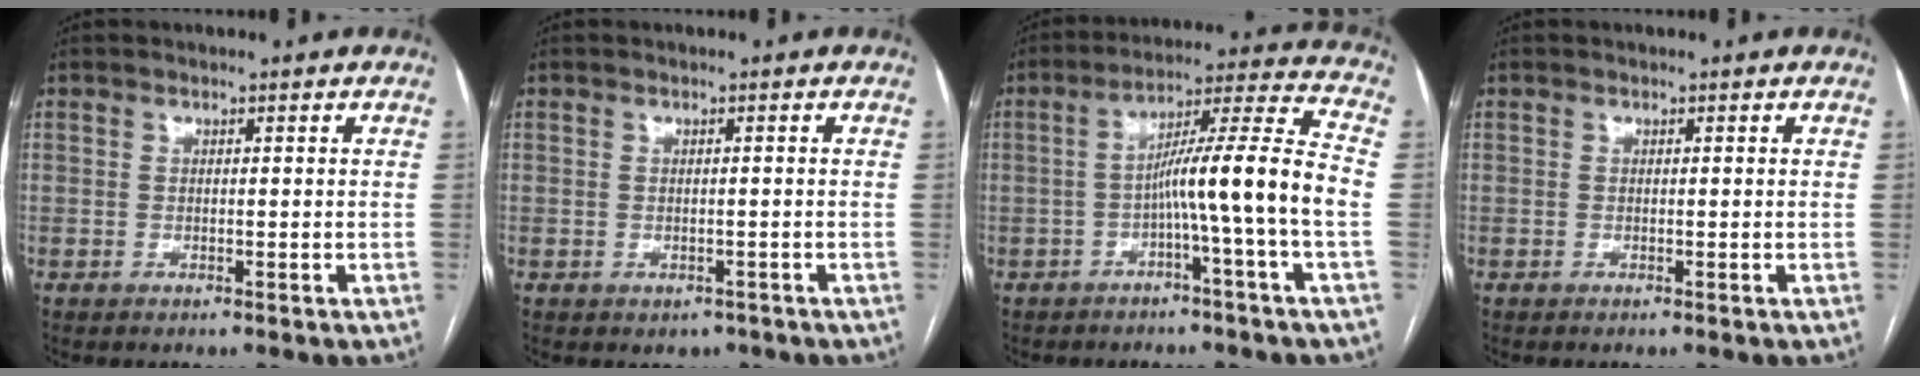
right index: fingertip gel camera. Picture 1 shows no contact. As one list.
[{"total": 2.1, "force": [-1.2, 1.5, 0.7], "torque": [-0.008, 0.003, -0.006]}, {"total": 11.8, "force": [-2.7, -2.0, 11.3], "torque": [-0.179, 0.025, -0.048]}, {"total": 0.0}]